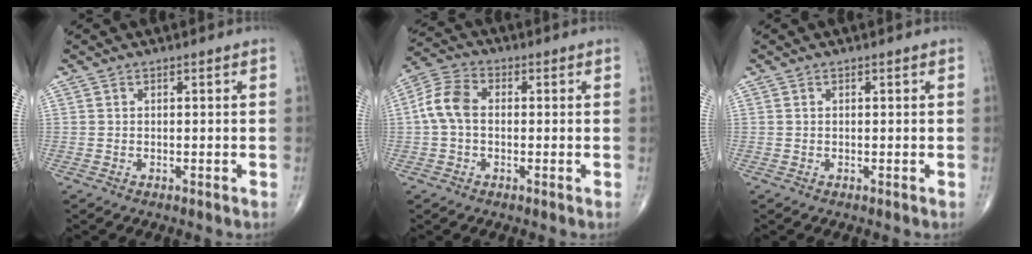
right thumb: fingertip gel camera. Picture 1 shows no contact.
{"total": 7.0, "force": [-0.1, 4.7, 5.2], "torque": [-0.106, 0.021, -0.012]}
{"total": 0.0}